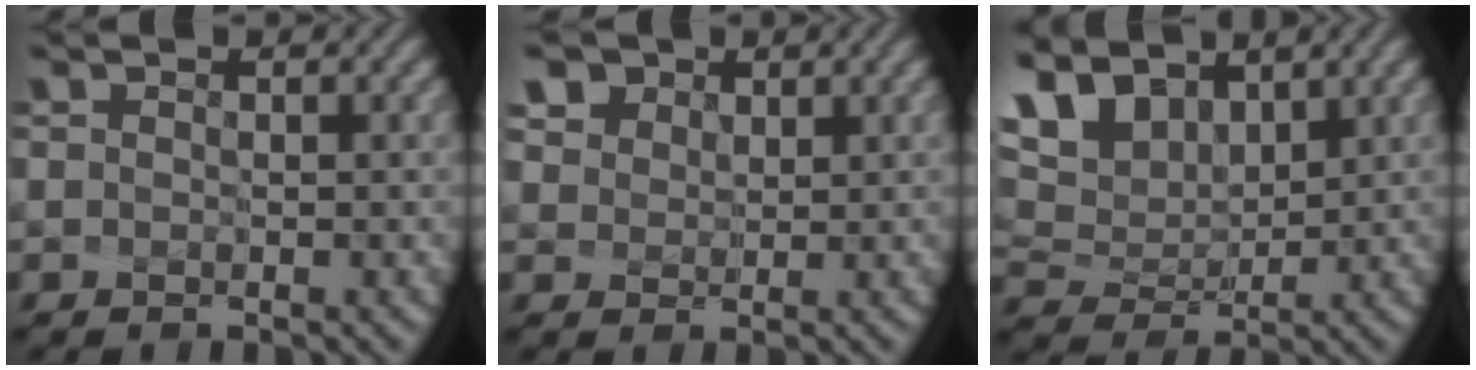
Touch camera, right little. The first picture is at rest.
{"total": 5.7, "force": [3.4, 4.1, 2.1], "torque": [-0.062, 0.010, 0.060]}
{"total": 8.0, "force": [5.1, 4.4, 4.3], "torque": [-0.110, 0.013, 0.097]}